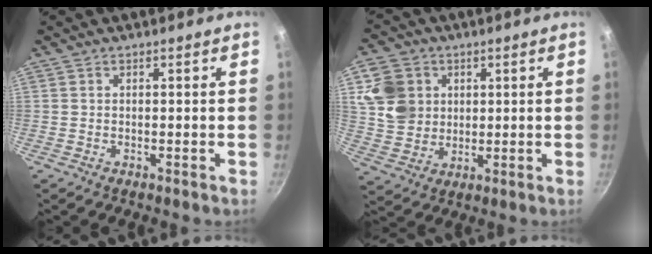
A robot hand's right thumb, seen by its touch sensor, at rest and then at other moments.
{"total": 10.9, "force": [2.9, 9.3, 4.9], "torque": [-0.072, -0.003, 0.058]}